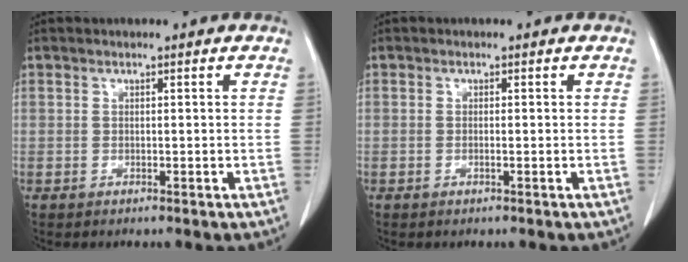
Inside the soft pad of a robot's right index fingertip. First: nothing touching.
{"total": 0.5, "force": [-0.1, 0.0, 0.5], "torque": [-0.010, 0.000, -0.001]}